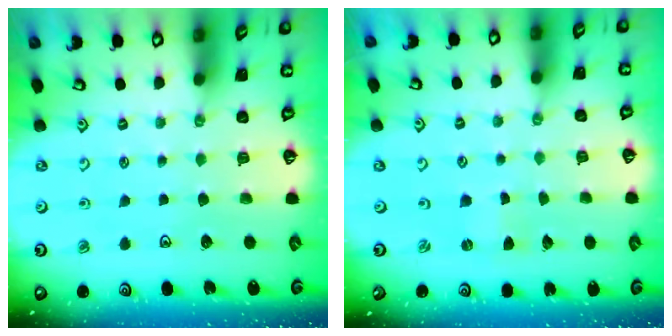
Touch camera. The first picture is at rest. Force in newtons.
{"total": 0.0}